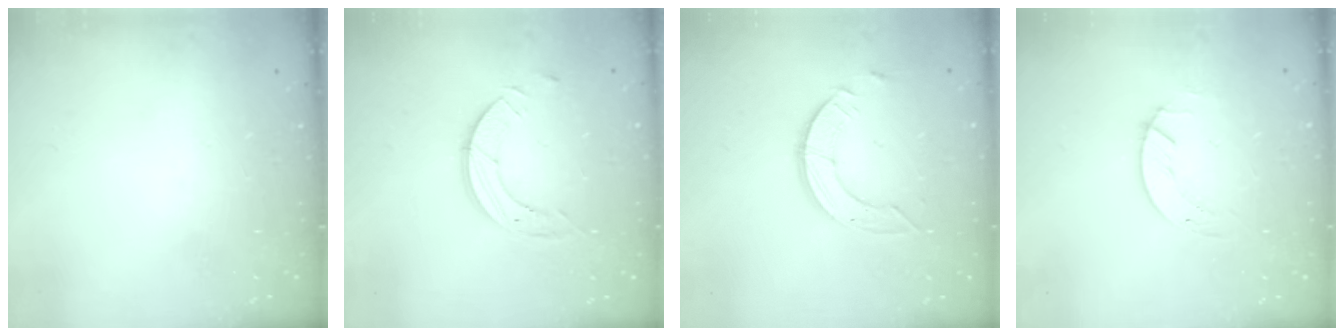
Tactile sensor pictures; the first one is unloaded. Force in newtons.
{"total": 7.1, "press": 7.1, "slide": 0.7}
{"total": 4.2, "press": 4.2, "slide": 0.2}
{"total": 2.0, "press": 2.0, "slide": 0.2}